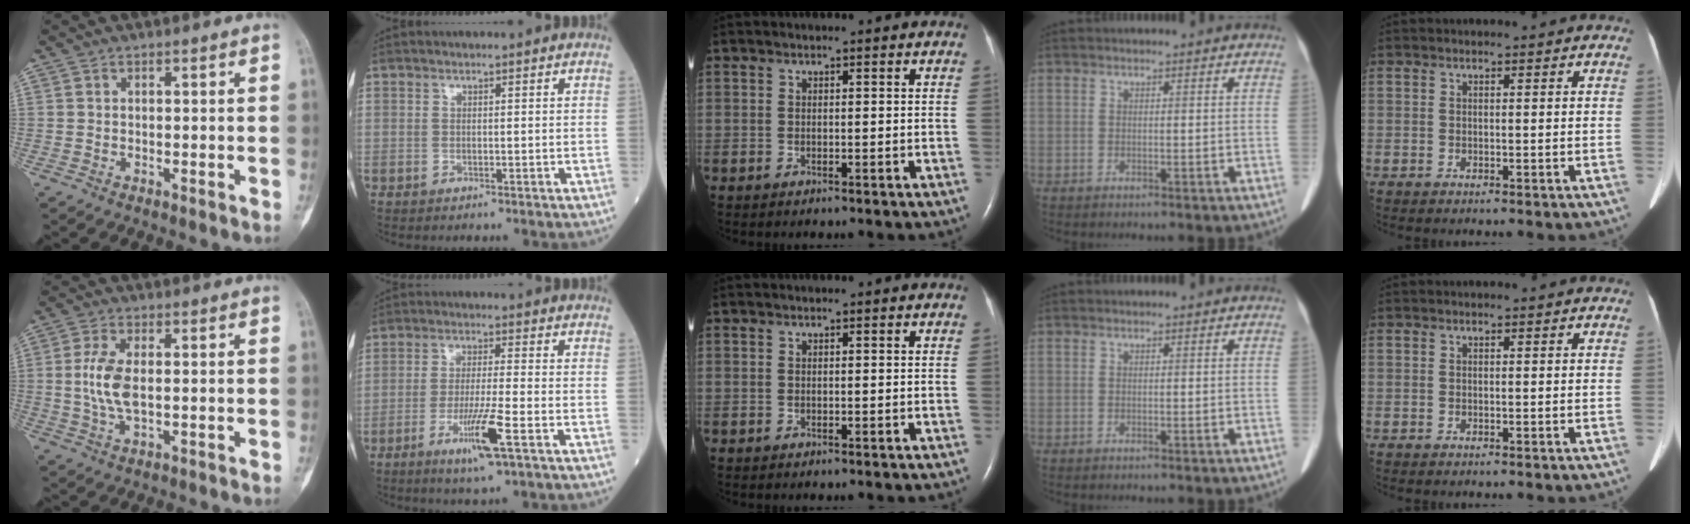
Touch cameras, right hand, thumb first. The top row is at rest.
{"thumb": {"total": 7.0, "force": [0.1, 3.3, 6.2], "torque": [-0.135, -0.001, 0.000]}, "index": {"total": 8.2, "force": [-3.8, -0.3, 7.3], "torque": [-0.138, -0.018, -0.069]}}